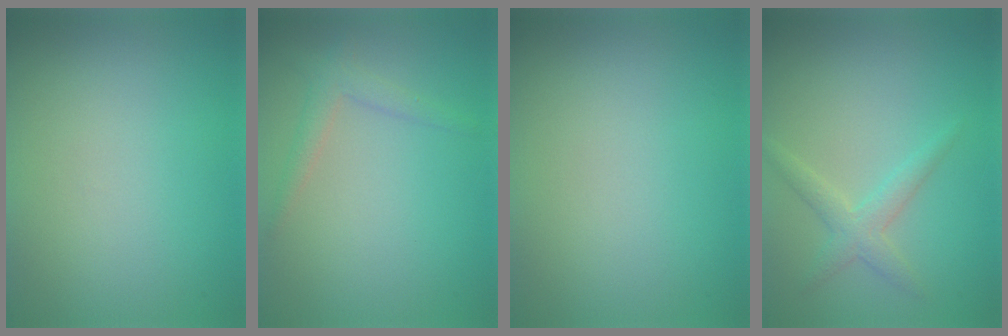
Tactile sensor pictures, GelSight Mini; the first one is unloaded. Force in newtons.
{"total": 1.8, "press": 1.8, "slide": 0.1}
{"total": 0.0}
{"total": 2.1, "press": 2.1, "slide": 0.1}